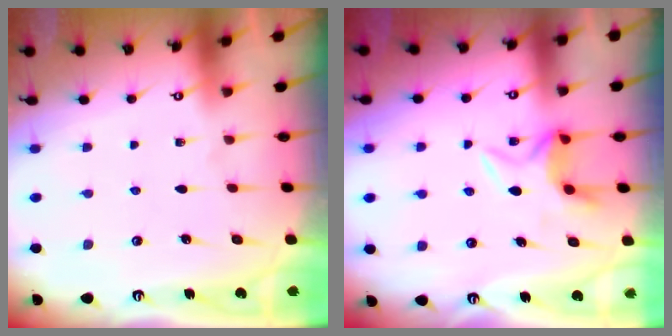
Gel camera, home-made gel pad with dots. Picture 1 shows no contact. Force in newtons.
{"total": 5.0, "press": 4.8, "slide": 1.3}